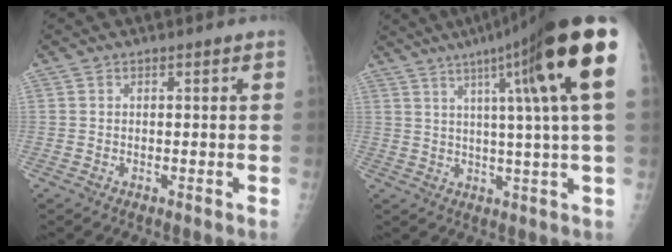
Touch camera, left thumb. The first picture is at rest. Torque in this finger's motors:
{"motor_torque": [2.76, 2.24, 2.39, -0.38, 0.55]}